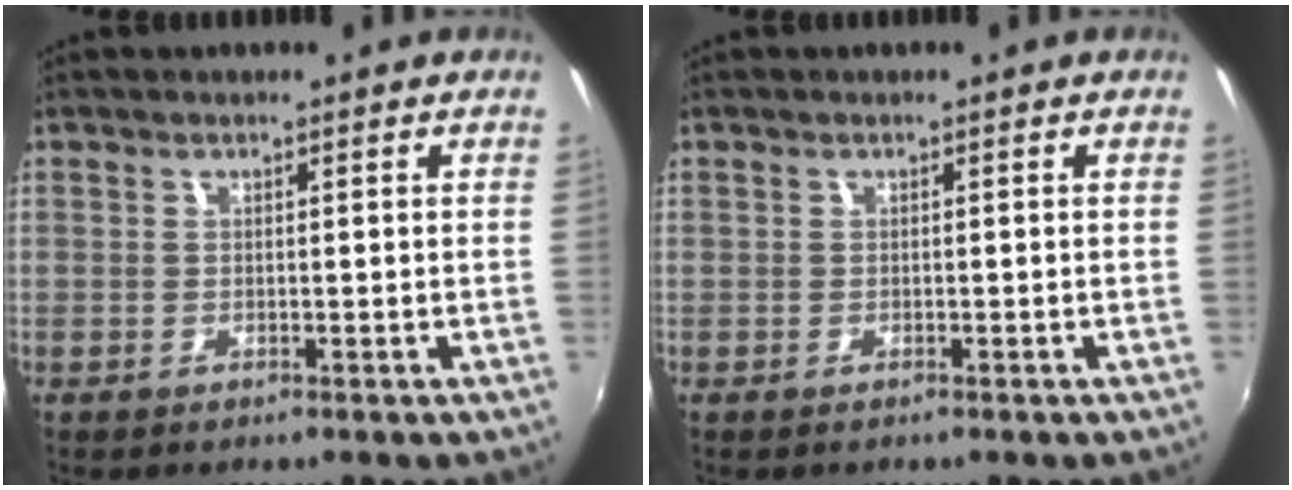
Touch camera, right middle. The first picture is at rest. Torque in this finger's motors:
{"motor_torque": [-0.34, -0.09, 0.05, 0.01]}